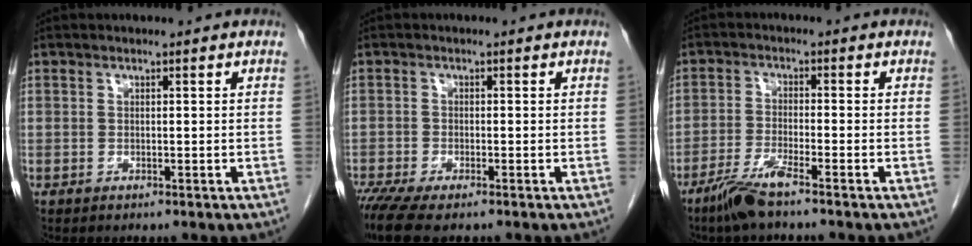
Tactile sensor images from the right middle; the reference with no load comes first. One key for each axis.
{"total": 6.3, "fx": -4.8, "fy": 1.1, "fz": 3.9, "tx": -0.068, "ty": -0.017, "tz": -0.082}
{"total": 5.2, "fx": -3.9, "fy": -0.1, "fz": 3.4, "tx": -0.075, "ty": -0.013, "tz": -0.081}